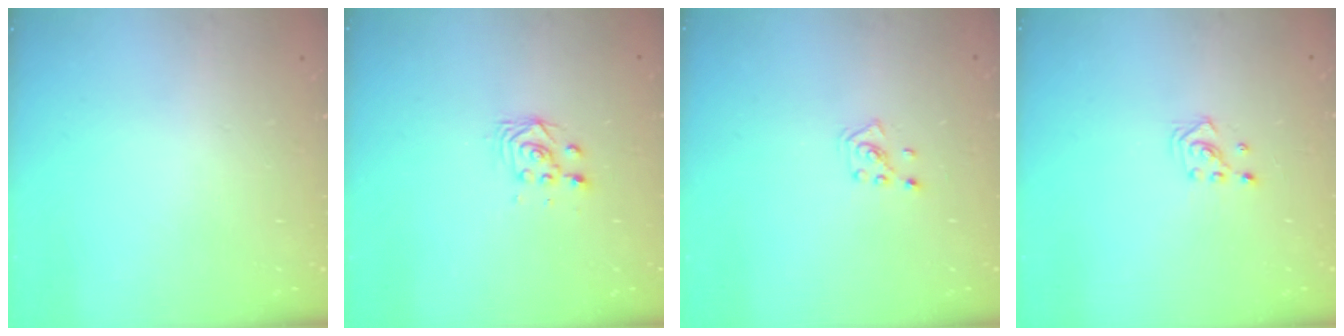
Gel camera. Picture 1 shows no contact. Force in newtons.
{"total": 2.8, "press": 2.5, "slide": 1.3}
{"total": 2.6, "press": 2.6, "slide": 0.5}
{"total": 2.6, "press": 2.6, "slide": 0.3}